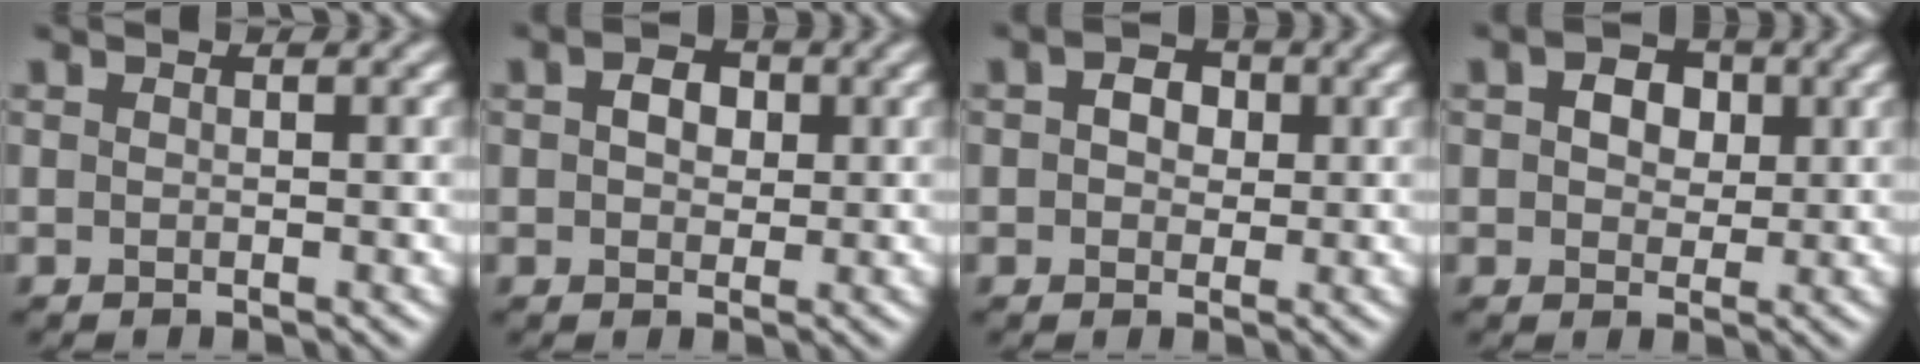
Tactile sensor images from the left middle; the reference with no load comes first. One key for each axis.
{"total": 2.7, "fx": 0.6, "fy": 1.9, "fz": 1.8, "tx": -0.032, "ty": 0.004, "tz": 0.005}
{"total": 3.3, "fx": 0.9, "fy": 2.4, "fz": 2.0, "tx": -0.027, "ty": 0.008, "tz": -0.005}
{"total": 3.7, "fx": 1.0, "fy": 2.6, "fz": 2.4, "tx": -0.033, "ty": 0.004, "tz": 0.007}